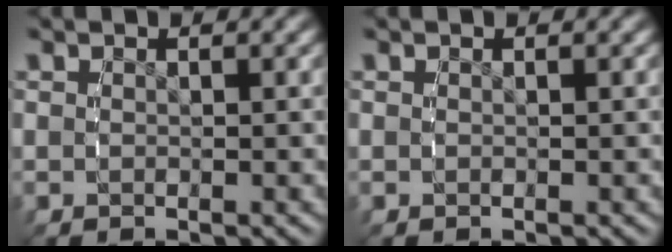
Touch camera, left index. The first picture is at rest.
{"total": 0.0}